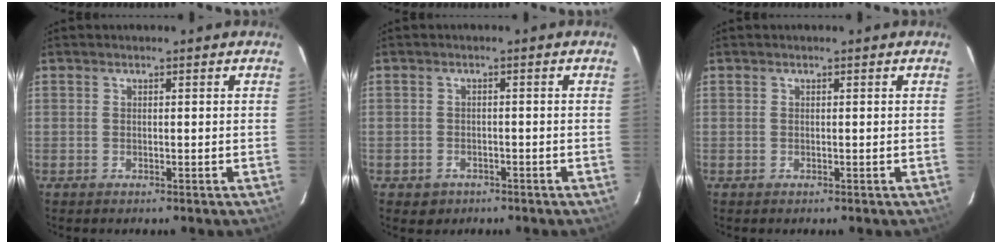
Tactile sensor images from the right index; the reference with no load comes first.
{"total": 3.1, "force": [-1.6, 2.5, 0.6], "torque": [-0.021, 0.002, -0.020]}
{"total": 0.0}